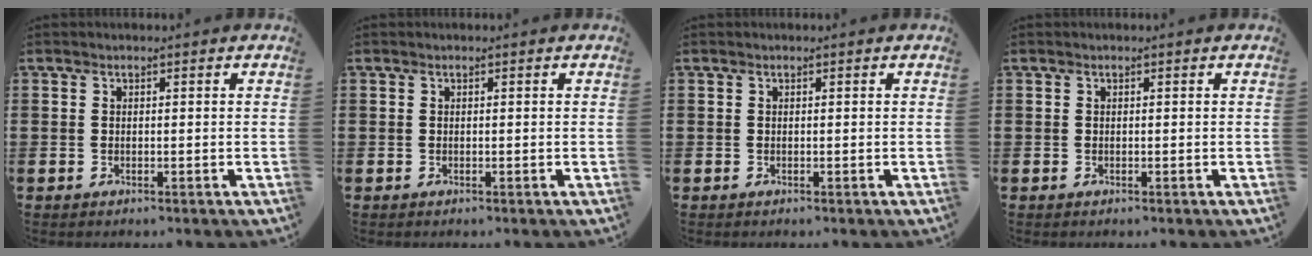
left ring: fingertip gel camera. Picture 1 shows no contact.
{"total": 0.0}
{"total": 0.0}
{"total": 0.0}